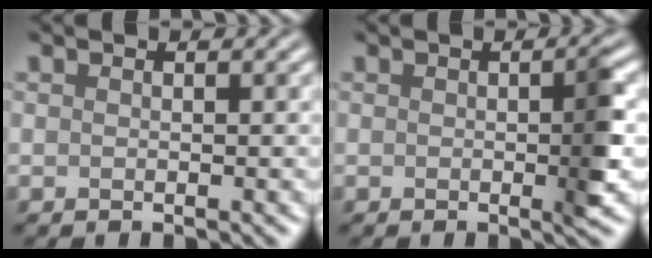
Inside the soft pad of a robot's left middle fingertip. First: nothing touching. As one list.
[{"total": 2.5, "force": [-0.1, 0.2, 2.5], "torque": [-0.036, -0.002, -0.002]}]